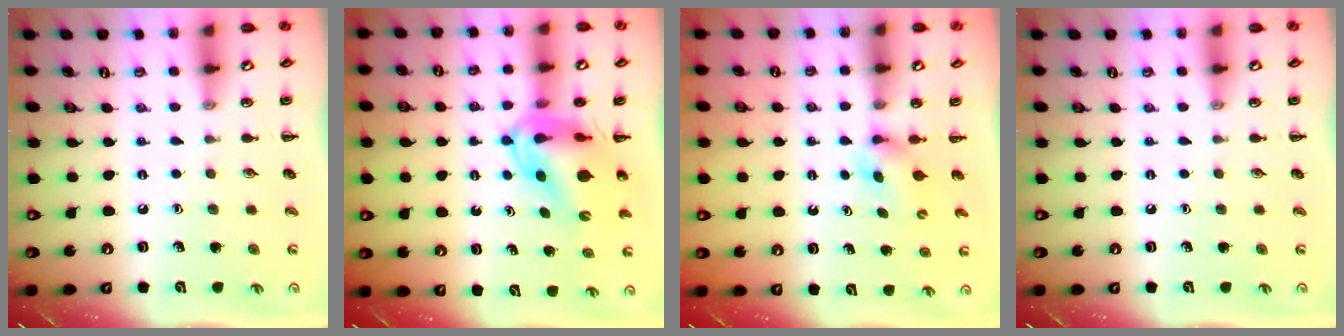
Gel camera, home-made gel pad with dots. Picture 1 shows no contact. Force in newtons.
{"total": 9.9, "press": 9.4, "slide": 3.2}
{"total": 2.9, "press": 2.6, "slide": 1.3}
{"total": 0.0}